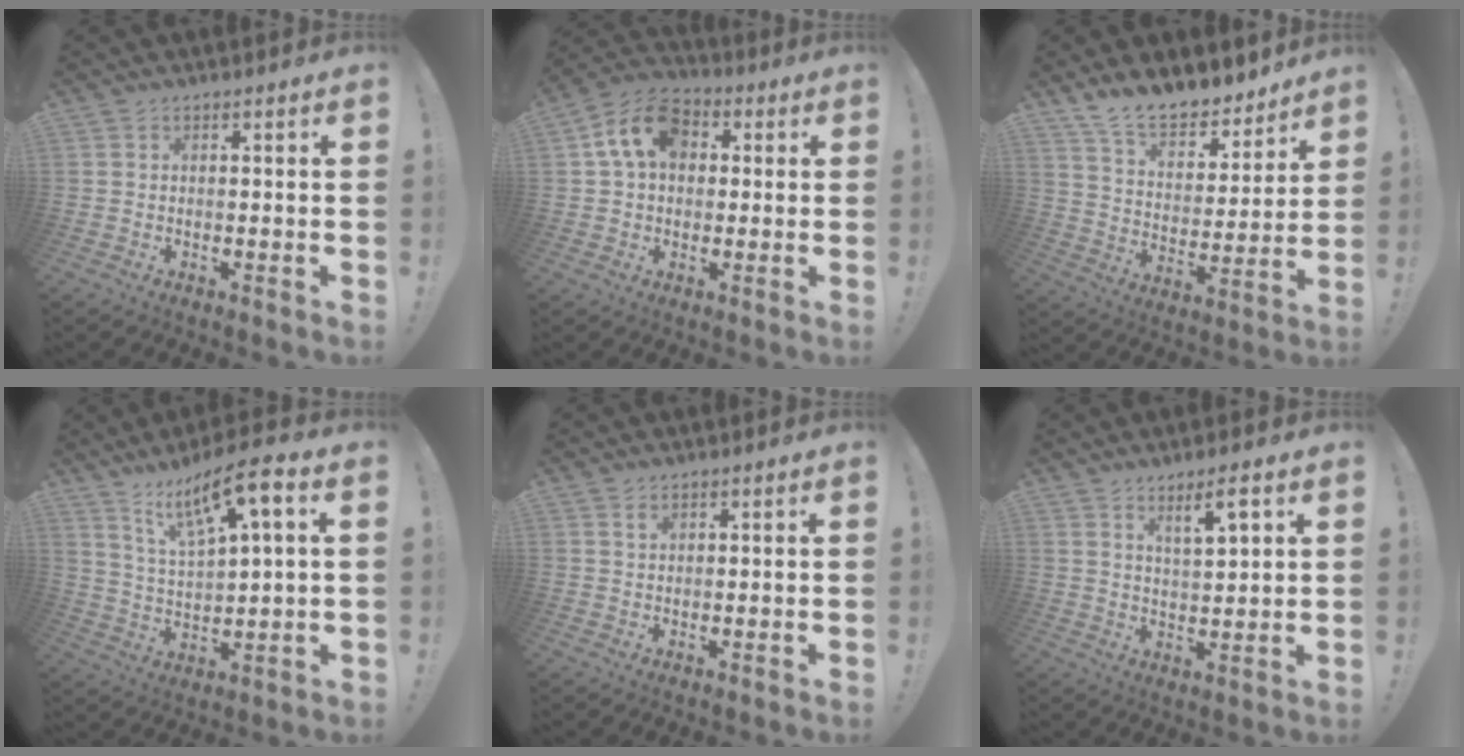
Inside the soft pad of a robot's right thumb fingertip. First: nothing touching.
{"total": 12.6, "force": [3.6, 9.0, 8.1], "torque": [-0.133, 0.010, 0.072]}
{"total": 12.9, "force": [11.4, 4.5, 3.8], "torque": [-0.075, -0.087, 0.209]}
{"total": 13.2, "force": [7.0, 3.4, 10.6], "torque": [-0.180, -0.028, 0.111]}
{"total": 1.7, "force": [1.1, 1.1, 0.8], "torque": [-0.006, -0.004, 0.018]}
{"total": 6.4, "force": [4.0, 0.9, 4.9], "torque": [-0.069, -0.025, 0.061]}